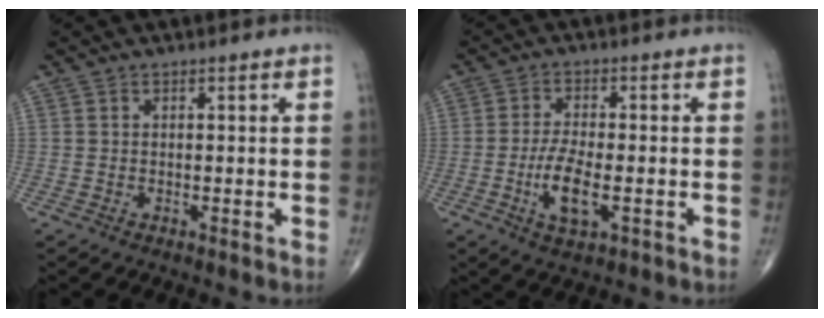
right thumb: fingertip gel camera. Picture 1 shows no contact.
{"total": 7.2, "force": [-2.0, 2.7, 6.3], "torque": [-0.126, 0.001, -0.036]}